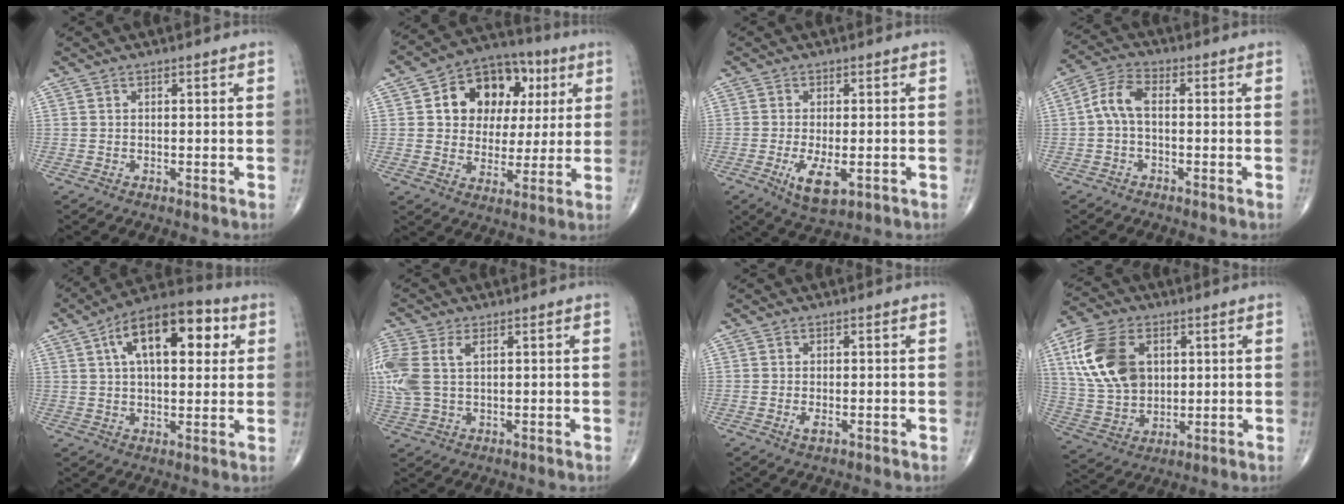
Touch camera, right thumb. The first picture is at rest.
{"total": 16.2, "force": [4.8, 11.9, 9.9], "torque": [-0.097, 0.010, 0.073]}
{"total": 6.5, "force": [-2.1, 2.6, 5.5], "torque": [-0.100, -0.013, -0.029]}
{"total": 5.7, "force": [-0.4, 2.9, 4.8], "torque": [-0.099, 0.020, -0.018]}
{"total": 17.6, "force": [5.6, 8.6, 14.3], "torque": [-0.195, 0.014, 0.079]}
{"total": 10.5, "force": [2.5, 6.1, 8.1], "torque": [-0.229, 0.015, 0.055]}
{"total": 1.5, "force": [-0.5, 0.6, 1.3], "torque": [-0.024, -0.003, -0.010]}
{"total": 15.7, "force": [4.5, 10.5, 10.7], "torque": [-0.201, -0.007, 0.092]}